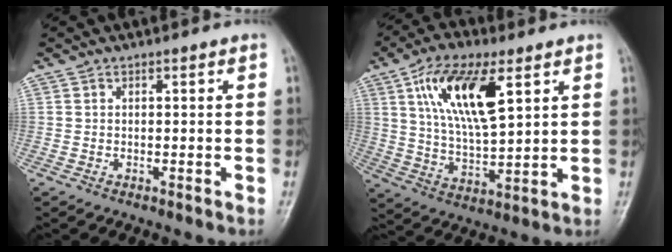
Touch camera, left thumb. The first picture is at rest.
{"total": 15.4, "force": [6.2, 6.1, 12.6], "torque": [-0.221, -0.020, 0.118]}